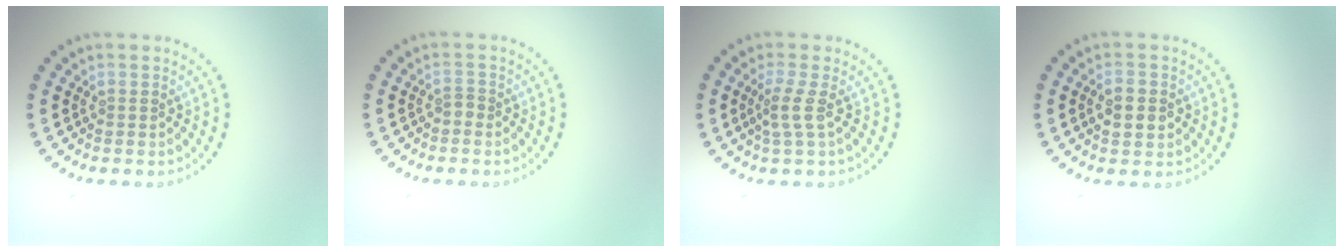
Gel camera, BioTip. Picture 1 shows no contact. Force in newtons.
{"total": 0.9, "press": 0.6, "slide": 0.6}
{"total": 1.8, "press": 1.3, "slide": 1.2}
{"total": 3.0, "press": 3.0, "slide": 0.1}